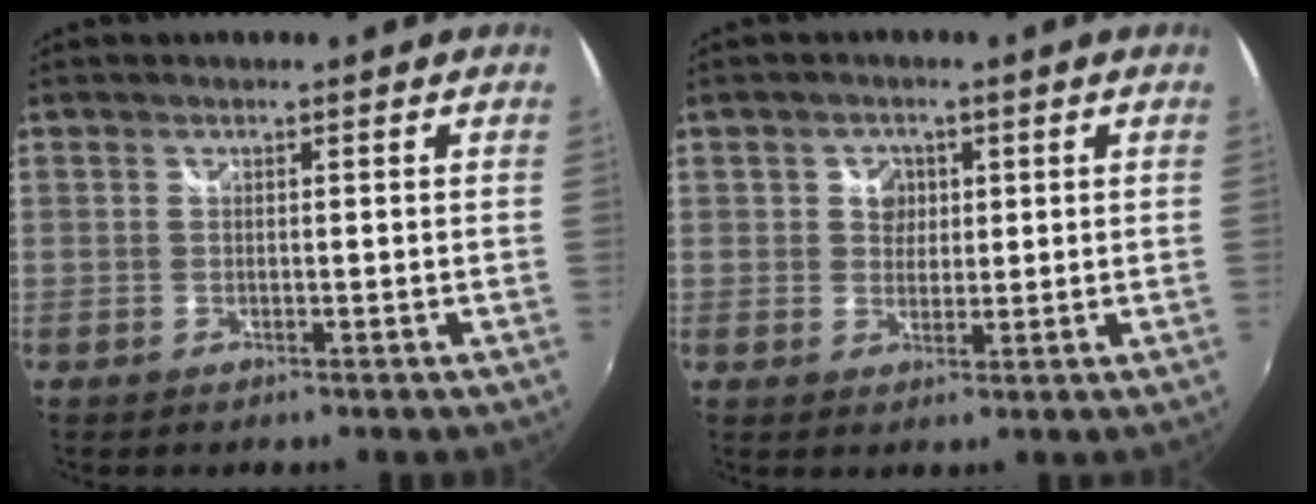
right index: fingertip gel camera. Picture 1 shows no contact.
{"total": 3.4, "force": [0.8, 3.2, 1.0], "torque": [-0.012, 0.009, 0.014]}